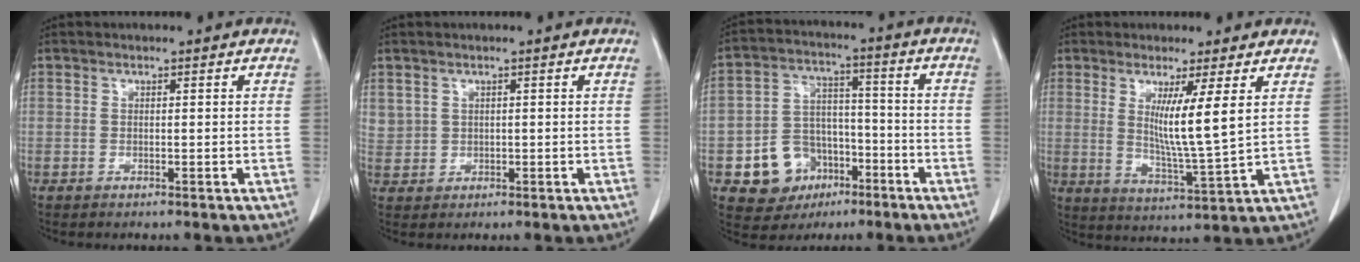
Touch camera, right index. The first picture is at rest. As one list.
[{"total": 2.7, "force": [1.3, 2.3, 0.5], "torque": [-0.004, 0.007, 0.033]}, {"total": 10.5, "force": [-4.6, 8.7, 3.5], "torque": [-0.061, 0.026, -0.067]}, {"total": 8.1, "force": [2.6, -0.9, 7.6], "torque": [-0.132, -0.029, 0.050]}]